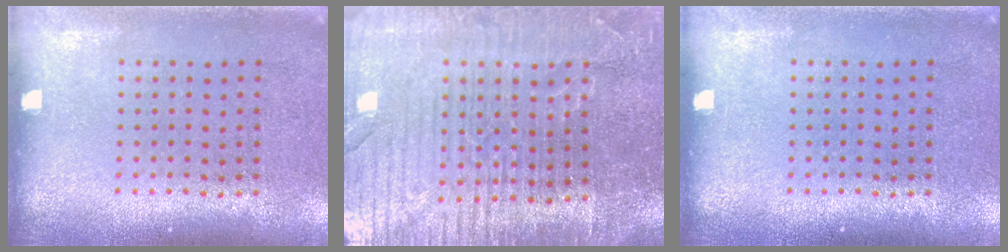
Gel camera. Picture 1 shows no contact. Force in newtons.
{"total": 5.2, "press": 4.8, "slide": 2.2}
{"total": 0.0}